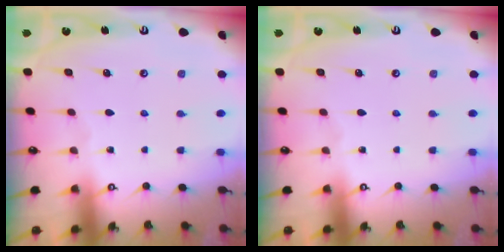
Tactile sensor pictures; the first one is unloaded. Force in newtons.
{"total": 0.0}